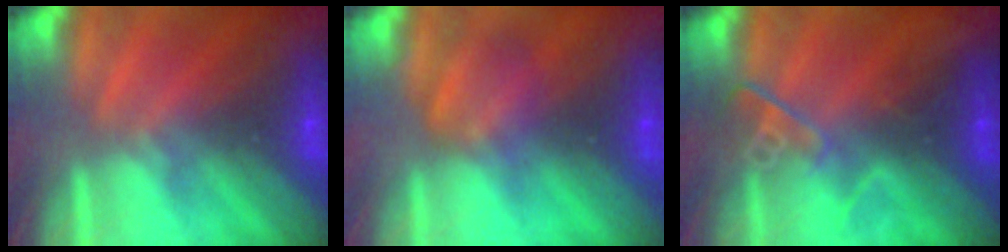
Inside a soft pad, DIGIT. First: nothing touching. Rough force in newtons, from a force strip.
{"total": 2.5}
{"total": 2.5}